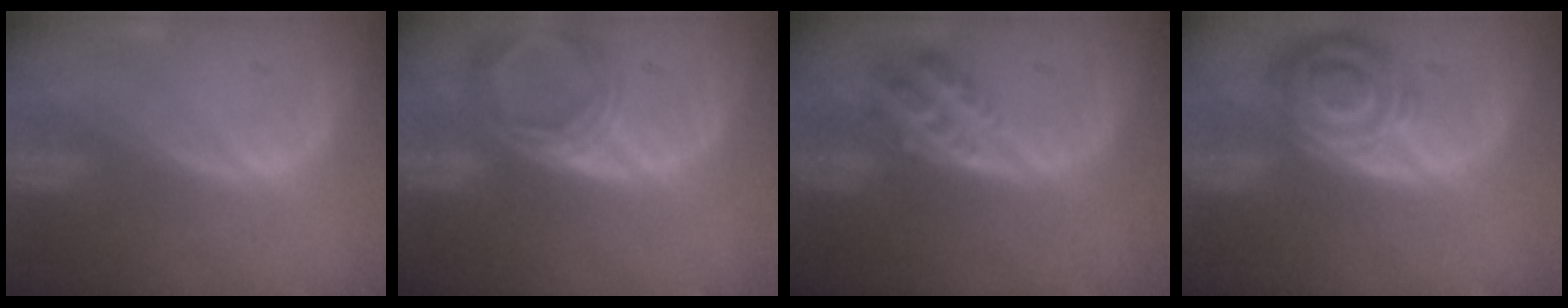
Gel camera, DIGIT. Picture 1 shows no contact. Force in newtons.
{"total": 6.6, "press": 6.0, "slide": 2.8}
{"total": 4.4, "press": 3.9, "slide": 2.0}
{"total": 8.4, "press": 7.4, "slide": 3.9}